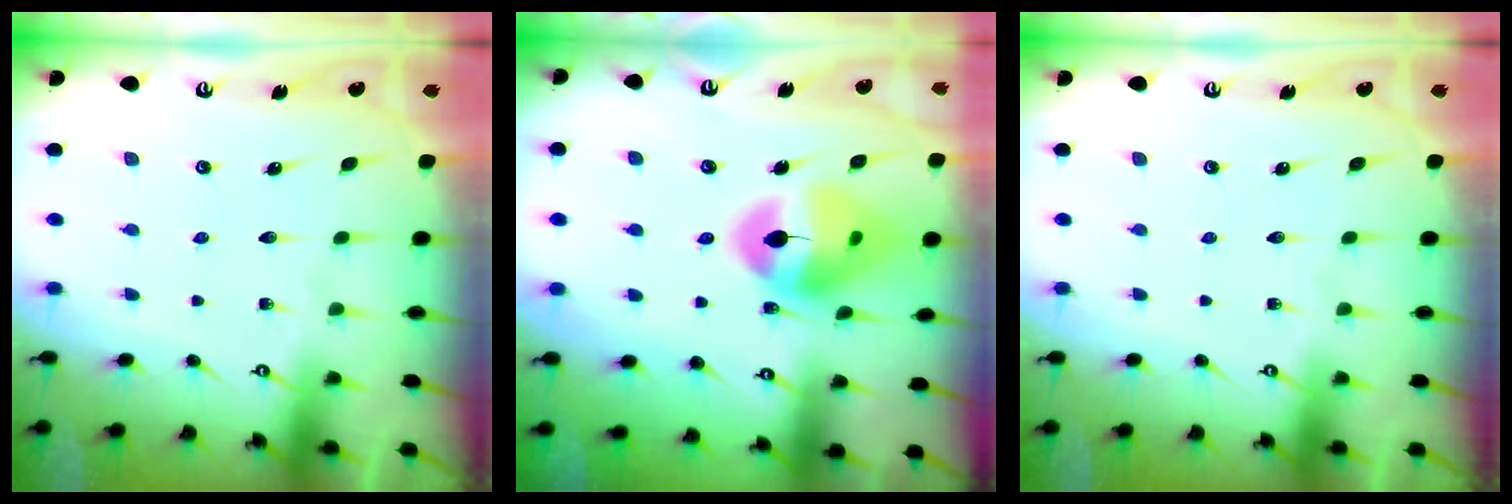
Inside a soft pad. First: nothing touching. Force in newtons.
{"total": 16.8, "press": 16.6, "slide": 2.2}
{"total": 0.0}